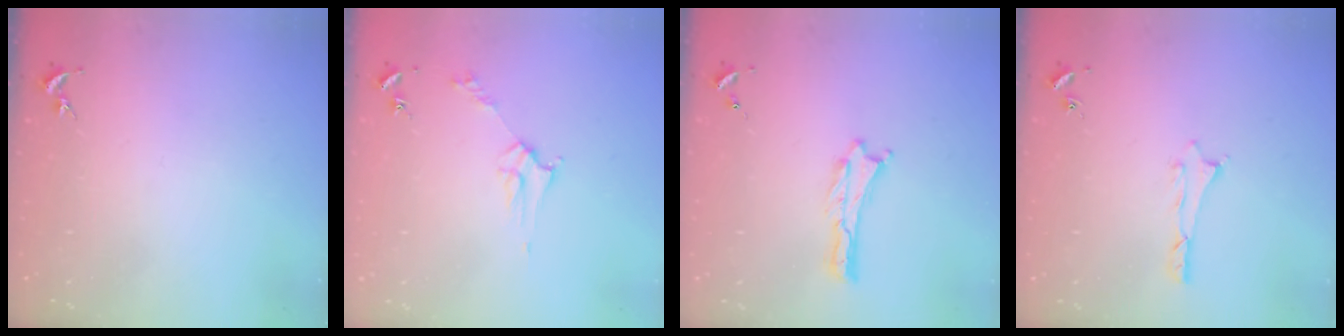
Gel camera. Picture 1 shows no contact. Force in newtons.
{"total": 2.8, "press": 2.8, "slide": 0.3}
{"total": 0.0}
{"total": 0.6, "press": 0.5, "slide": 0.2}